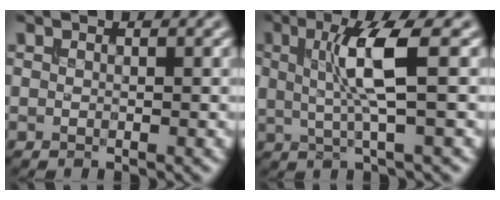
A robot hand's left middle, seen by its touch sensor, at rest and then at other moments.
{"total": 4.8, "force": [0.9, 0.7, 4.6], "torque": [-0.097, -0.002, 0.020]}